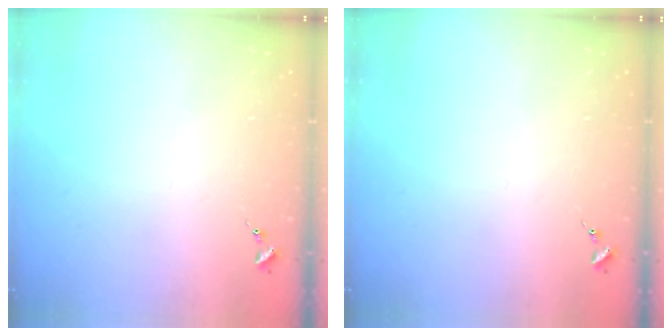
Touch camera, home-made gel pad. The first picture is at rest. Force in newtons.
{"total": 0.0}